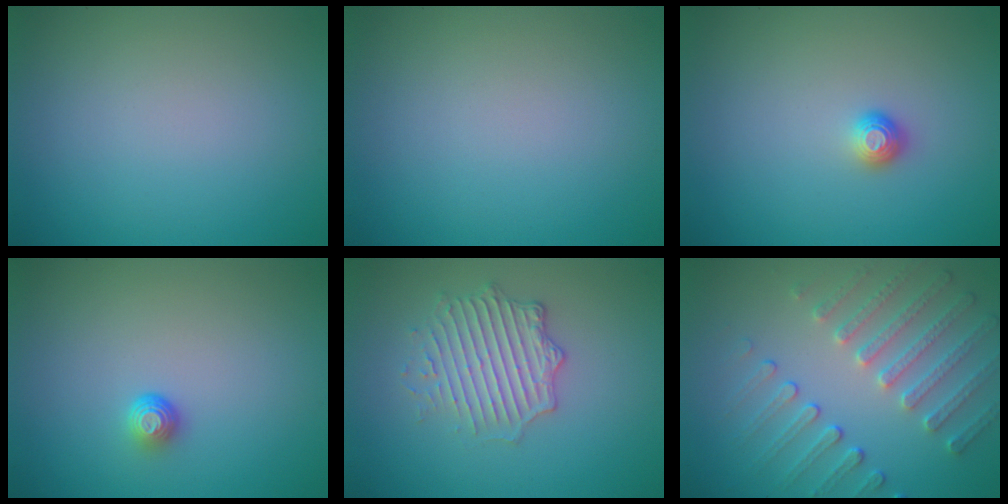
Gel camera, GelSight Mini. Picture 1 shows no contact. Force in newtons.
{"total": 0.0}
{"total": 1.1, "press": 1.0, "slide": 0.4}
{"total": 1.3, "press": 1.0, "slide": 0.9}
{"total": 3.7, "press": 3.3, "slide": 1.5}
{"total": 4.6, "press": 3.8, "slide": 2.6}